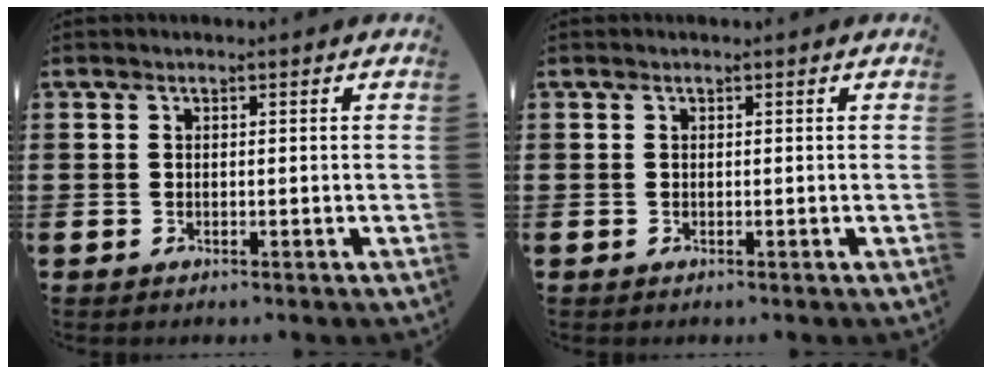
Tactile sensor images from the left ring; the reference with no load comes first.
{"total": 0.0}